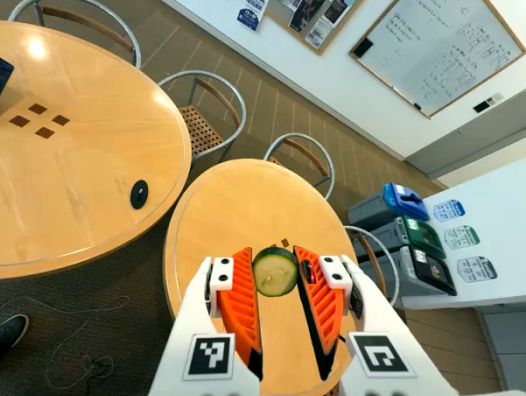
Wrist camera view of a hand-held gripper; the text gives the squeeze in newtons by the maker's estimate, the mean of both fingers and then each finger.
{"total": 8.6, "left": 8.8, "right": 8.3}